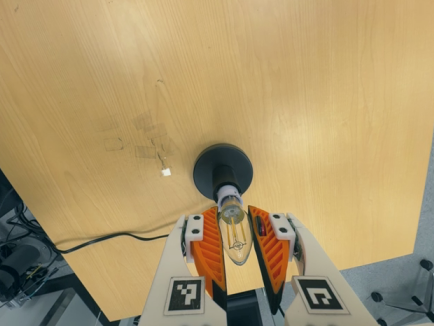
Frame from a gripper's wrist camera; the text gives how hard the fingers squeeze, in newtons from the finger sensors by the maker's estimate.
{"total": 12.6, "left": 12.8, "right": 12.3}